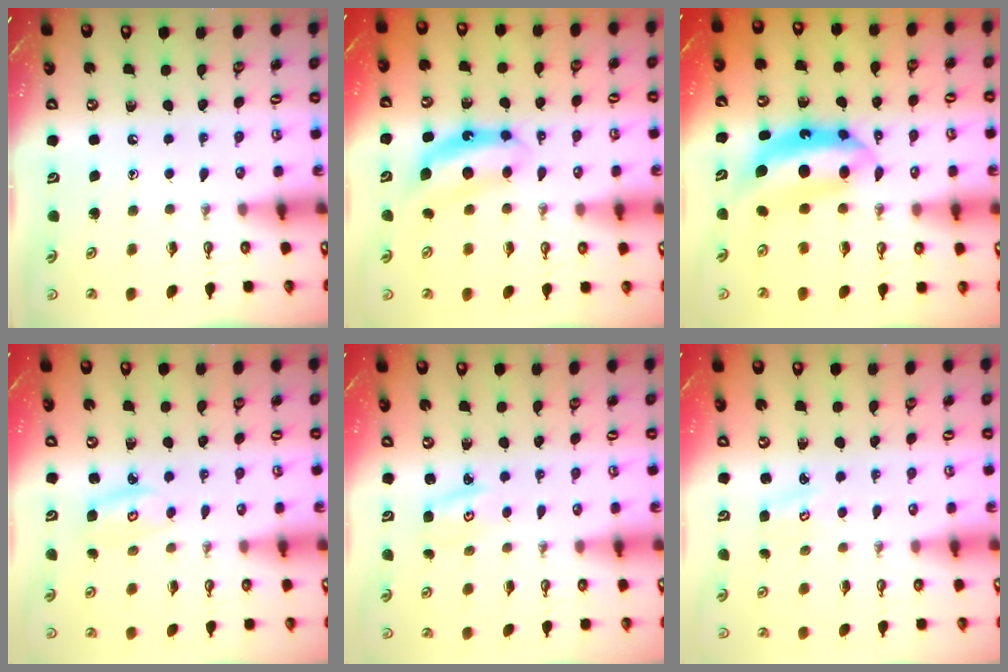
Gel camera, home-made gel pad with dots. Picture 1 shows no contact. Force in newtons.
{"total": 7.5, "press": 7.5, "slide": 0.2}
{"total": 8.1, "press": 8.1, "slide": 0.7}
{"total": 3.4, "press": 3.4, "slide": 0.3}
{"total": 1.8, "press": 1.8, "slide": 0.1}
{"total": 2.8, "press": 2.8, "slide": 0.3}